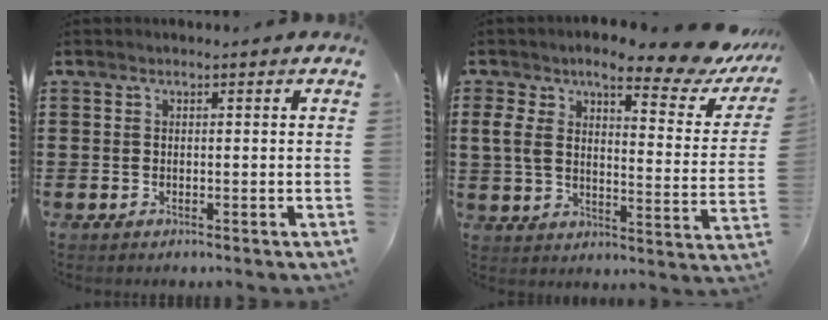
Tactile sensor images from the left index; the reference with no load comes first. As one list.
[{"total": 10.6, "force": [7.5, 2.7, 7.0], "torque": [-0.139, -0.035, 0.123]}]